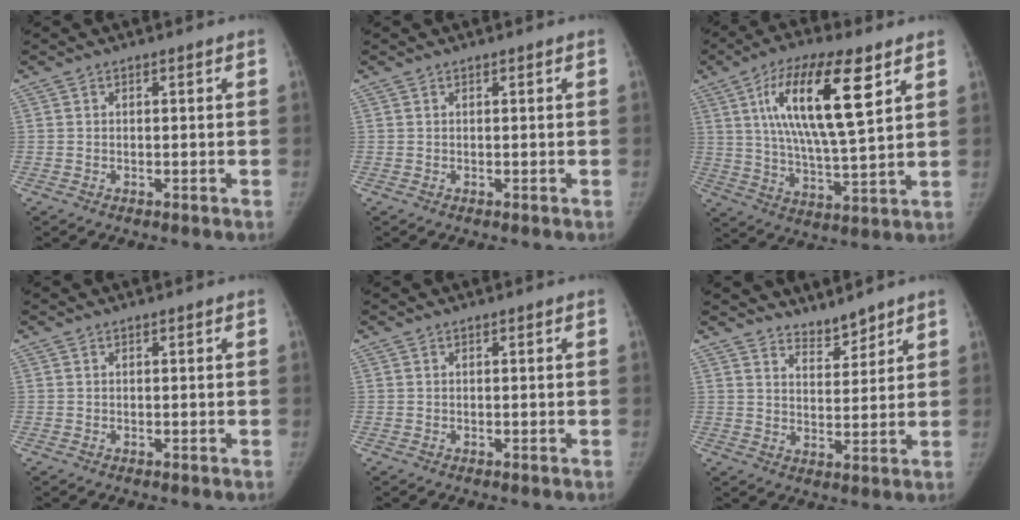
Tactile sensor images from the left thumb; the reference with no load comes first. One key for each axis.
{"total": 0.0}
{"total": 18.1, "fx": 7.2, "fy": 5.1, "fz": 15.8, "tx": -0.279, "ty": -0.023, "tz": 0.125}
{"total": 0.0}
{"total": 0.0}
{"total": 4.8, "fx": 4.5, "fy": 1.4, "fz": 1.0, "tx": 0.001, "ty": -0.038, "tz": 0.084}